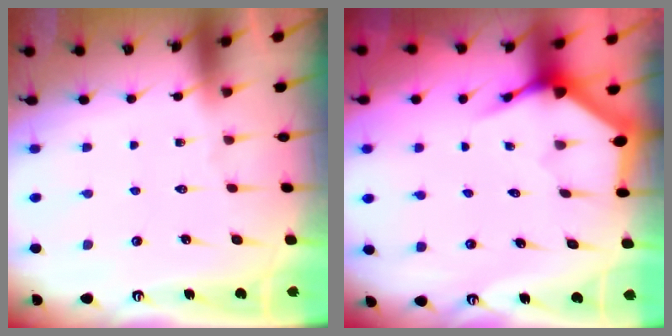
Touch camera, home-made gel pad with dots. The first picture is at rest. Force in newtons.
{"total": 3.7, "press": 3.6, "slide": 0.5}